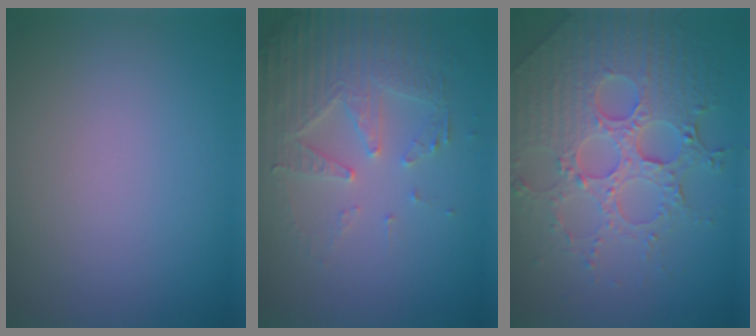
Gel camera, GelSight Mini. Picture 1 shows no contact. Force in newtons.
{"total": 5.2, "press": 3.7, "slide": 3.6}
{"total": 8.2, "press": 5.9, "slide": 5.7}